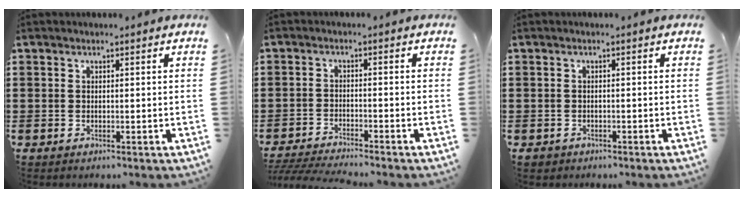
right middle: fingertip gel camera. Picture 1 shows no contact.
{"total": 3.3, "force": [-3.2, -0.2, 0.7], "torque": [-0.020, -0.006, -0.068]}
{"total": 0.7, "force": [-0.5, 0.4, 0.1], "torque": [-0.004, 0.001, -0.012]}